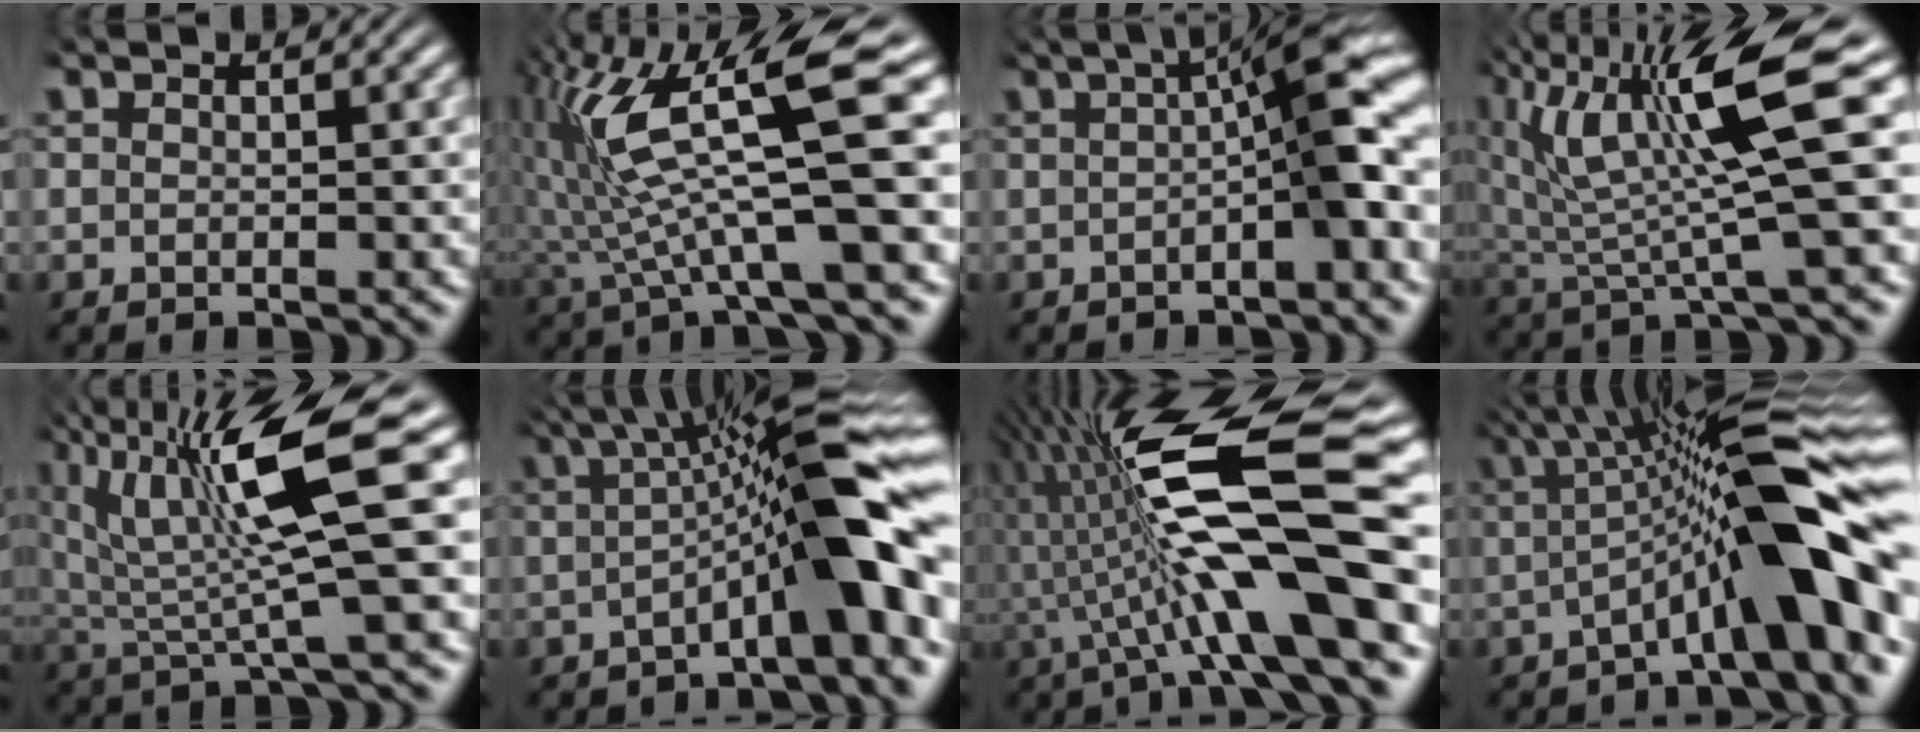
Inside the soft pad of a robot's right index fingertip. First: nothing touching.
{"total": 11.5, "force": [0.9, 4.1, 10.7], "torque": [-0.184, 0.002, 0.019]}
{"total": 6.8, "force": [1.1, 1.5, 6.5], "torque": [-0.086, 0.015, 0.009]}
{"total": 9.5, "force": [1.2, 3.3, 8.8], "torque": [-0.141, 0.003, 0.025]}
{"total": 9.1, "force": [1.6, 3.0, 8.4], "torque": [-0.144, 0.002, 0.033]}
{"total": 10.1, "force": [0.8, 2.5, 9.7], "torque": [-0.138, 0.002, 0.007]}
{"total": 14.7, "force": [-0.4, 4.9, 13.9], "torque": [-0.235, 0.000, -0.004]}
{"total": 11.1, "force": [0.0, 3.0, 10.7], "torque": [-0.166, -0.001, -0.002]}